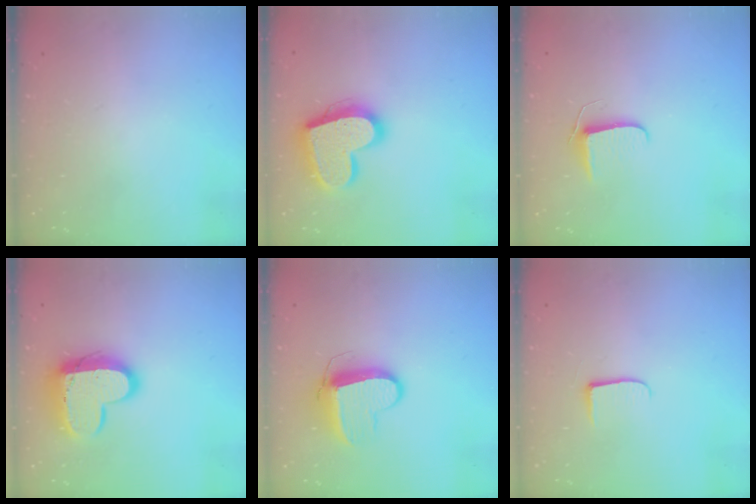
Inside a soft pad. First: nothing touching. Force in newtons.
{"total": 20.3, "press": 20.3, "slide": 1.5}
{"total": 6.3, "press": 6.2, "slide": 0.5}
{"total": 14.4, "press": 14.4, "slide": 1.1}
{"total": 10.3, "press": 10.3, "slide": 0.5}
{"total": 6.1, "press": 6.1, "slide": 0.6}